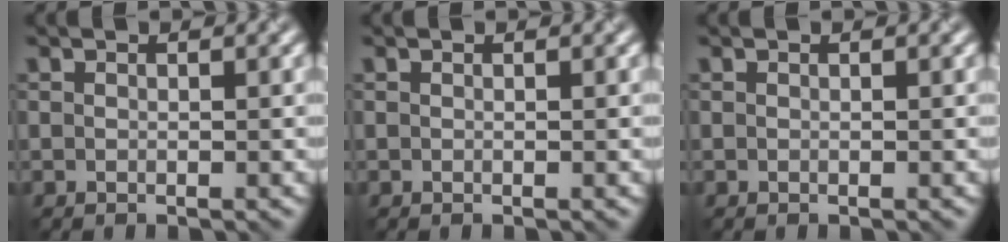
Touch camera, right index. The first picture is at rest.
{"total": 0.0}
{"total": 0.0}